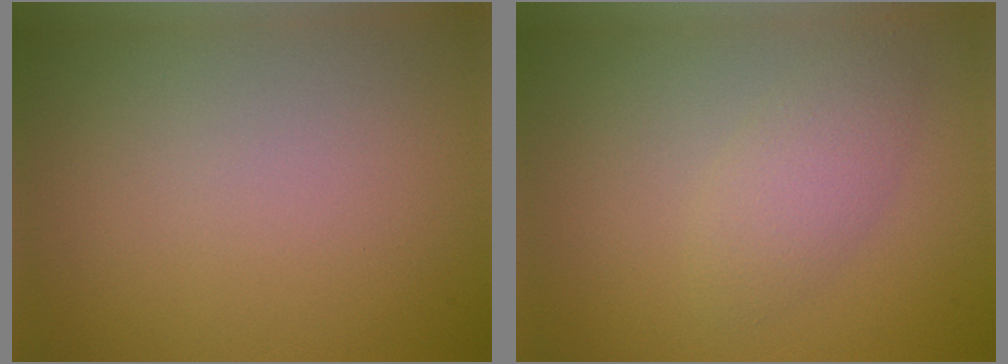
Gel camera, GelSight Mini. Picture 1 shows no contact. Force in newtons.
{"total": 2.5, "press": 2.5, "slide": 0.1}